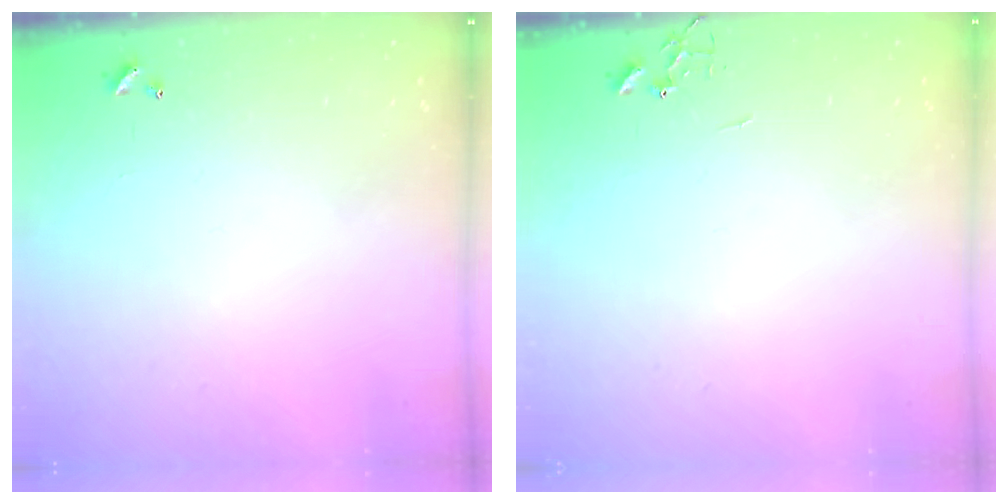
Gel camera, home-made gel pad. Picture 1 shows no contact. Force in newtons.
{"total": 0.0}